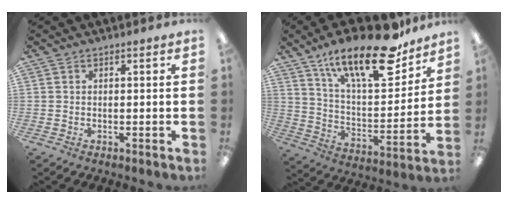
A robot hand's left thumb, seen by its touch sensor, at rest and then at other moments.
{"total": 23.3, "force": [16.0, 7.9, 14.8], "torque": [-0.230, -0.098, 0.268]}